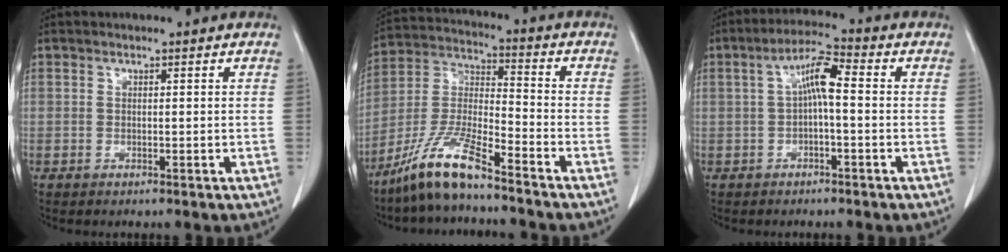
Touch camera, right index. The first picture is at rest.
{"total": 11.2, "force": [-8.5, 0.9, 7.2], "torque": [-0.157, -0.012, -0.170]}
{"total": 5.9, "force": [0.2, 1.1, 5.8], "torque": [-0.109, 0.023, 0.002]}